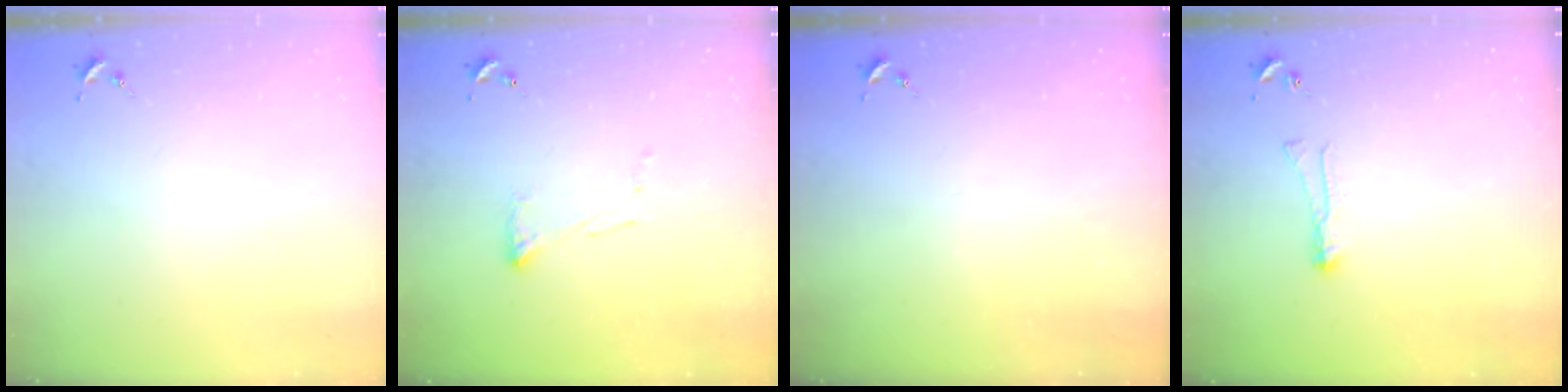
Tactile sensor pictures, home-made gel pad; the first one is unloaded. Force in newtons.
{"total": 5.4, "press": 5.4, "slide": 0.8}
{"total": 0.0}
{"total": 4.2, "press": 4.2, "slide": 0.6}